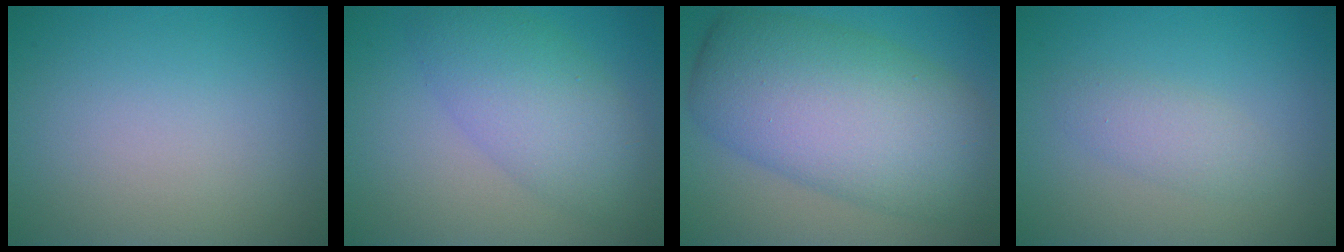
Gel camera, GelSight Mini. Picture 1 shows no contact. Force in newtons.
{"total": 5.6, "press": 5.6, "slide": 0.1}
{"total": 11.6, "press": 11.6, "slide": 0.3}
{"total": 1.9, "press": 1.9, "slide": 0.1}